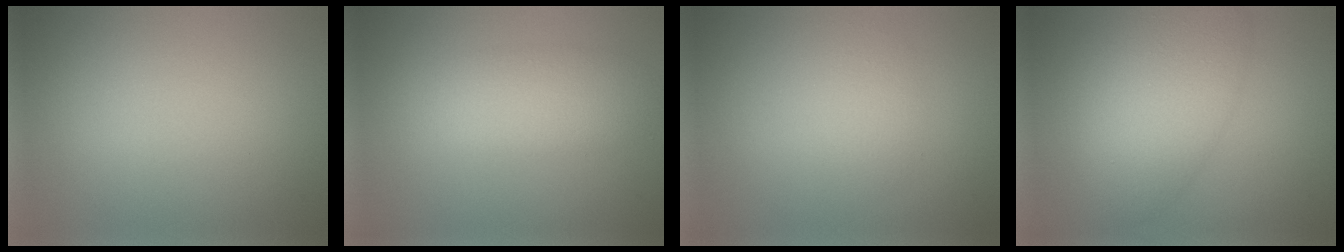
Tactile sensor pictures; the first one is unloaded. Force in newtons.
{"total": 3.9, "press": 3.9, "slide": 0.0}
{"total": 1.4, "press": 1.4, "slide": 0.1}
{"total": 7.7, "press": 7.7, "slide": 0.0}